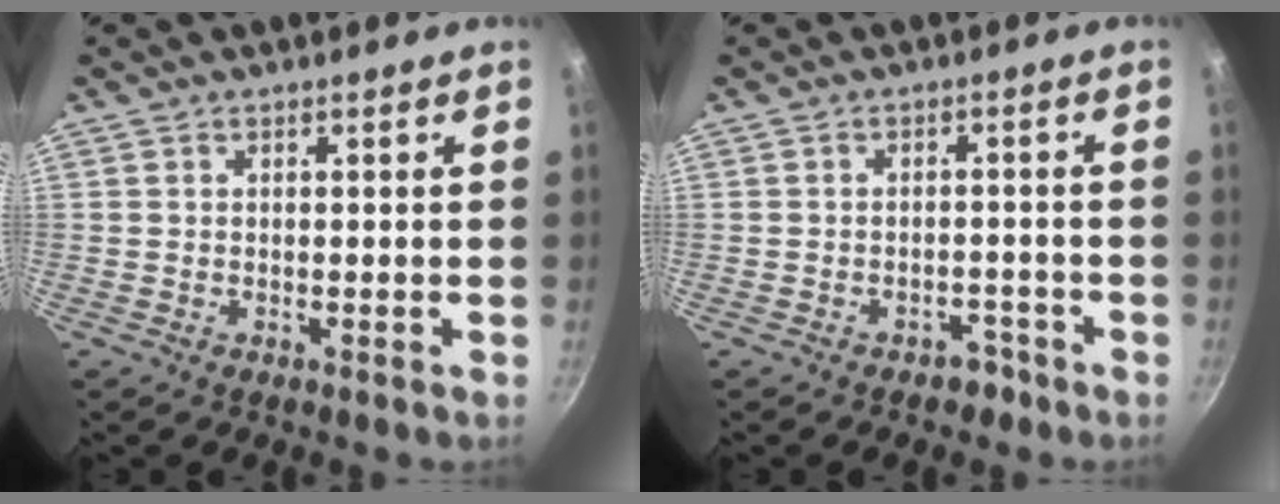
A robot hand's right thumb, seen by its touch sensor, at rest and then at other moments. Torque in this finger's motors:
{"motor_torque": [1.50, 1.49, 0.29, -0.49, -0.04]}